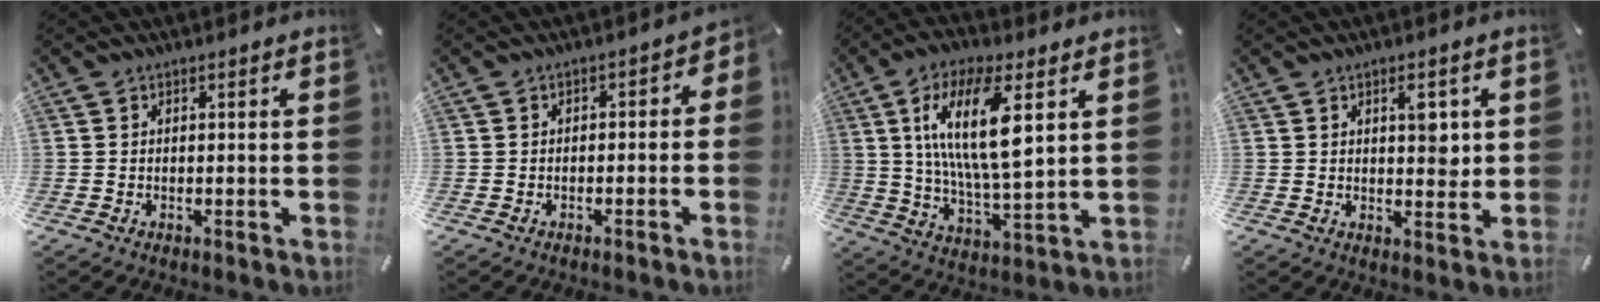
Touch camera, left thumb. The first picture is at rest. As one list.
[{"total": 2.7, "force": [-1.8, 1.5, 1.2], "torque": [-0.013, 0.011, -0.038]}, {"total": 16.9, "force": [5.8, 5.4, 14.9], "torque": [-0.291, -0.010, 0.088]}, {"total": 5.5, "force": [1.8, 2.7, 4.4], "torque": [-0.051, -0.009, 0.020]}]